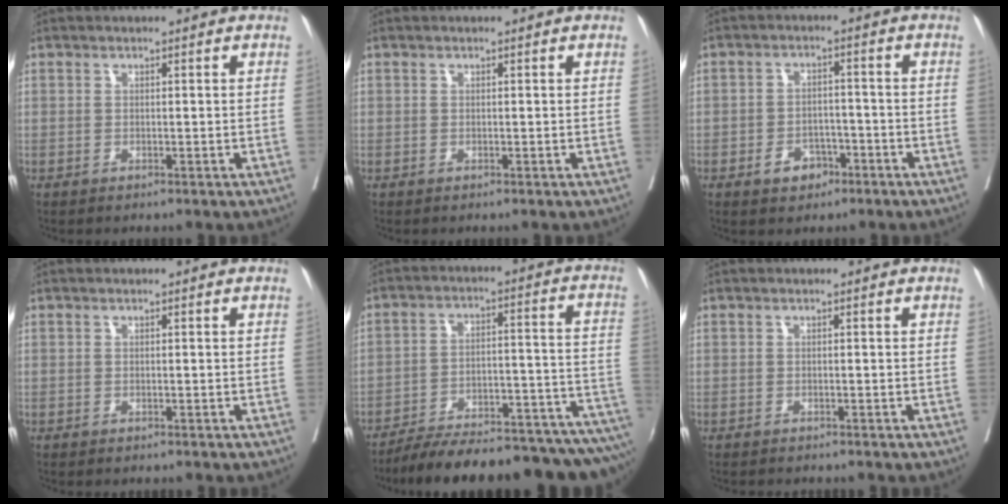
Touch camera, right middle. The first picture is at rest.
{"total": 0.0}
{"total": 4.0, "force": [-2.2, 2.7, 2.0], "torque": [-0.030, 0.006, -0.029]}
{"total": 2.0, "force": [-1.7, 0.3, 0.8], "torque": [-0.017, -0.005, -0.020]}
{"total": 26.1, "force": [-23.2, 3.1, 11.6], "torque": [-0.105, 0.013, -0.316]}
{"total": 2.9, "force": [-2.7, 0.3, 0.9], "torque": [-0.015, -0.007, -0.036]}